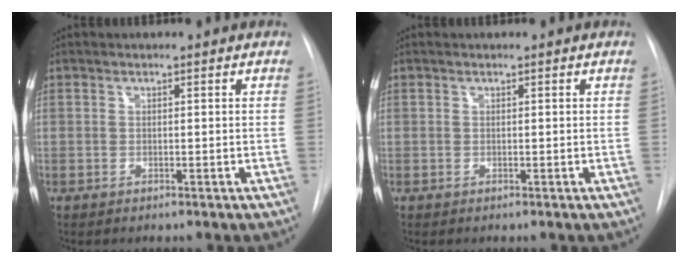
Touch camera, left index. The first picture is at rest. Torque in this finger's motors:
{"motor_torque": [0.00, 0.00, 0.00, 0.00]}